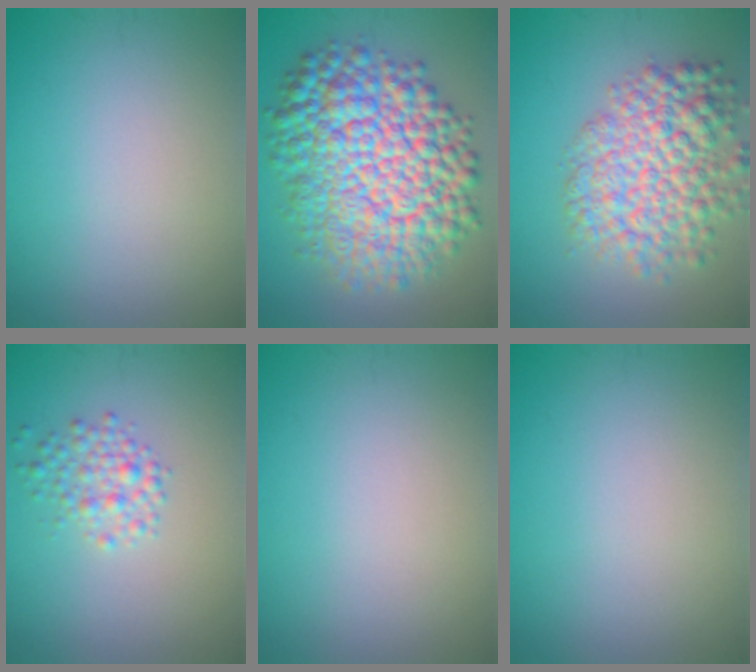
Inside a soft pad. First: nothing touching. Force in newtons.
{"total": 14.5, "press": 14.5, "slide": 0.3}
{"total": 7.8, "press": 7.8, "slide": 0.3}
{"total": 2.4, "press": 2.4, "slide": 0.1}
{"total": 0.0}
{"total": 0.0}